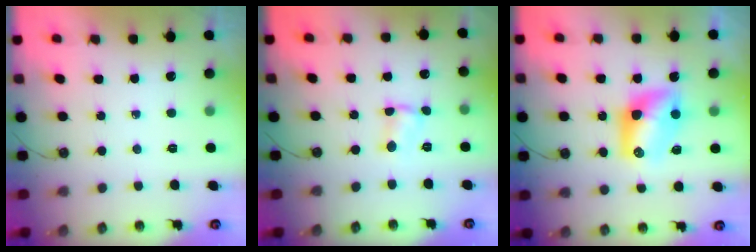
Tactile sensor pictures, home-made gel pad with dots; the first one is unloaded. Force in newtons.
{"total": 1.9, "press": 1.9, "slide": 0.2}
{"total": 10.5, "press": 10.4, "slide": 1.5}